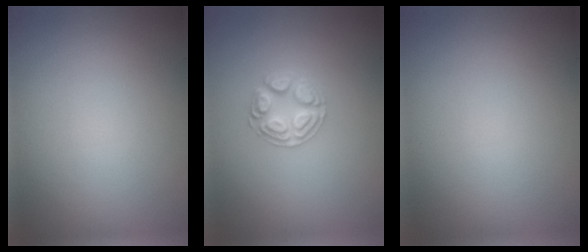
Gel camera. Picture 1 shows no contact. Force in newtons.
{"total": 2.6, "press": 2.6, "slide": 0.2}
{"total": 0.0}